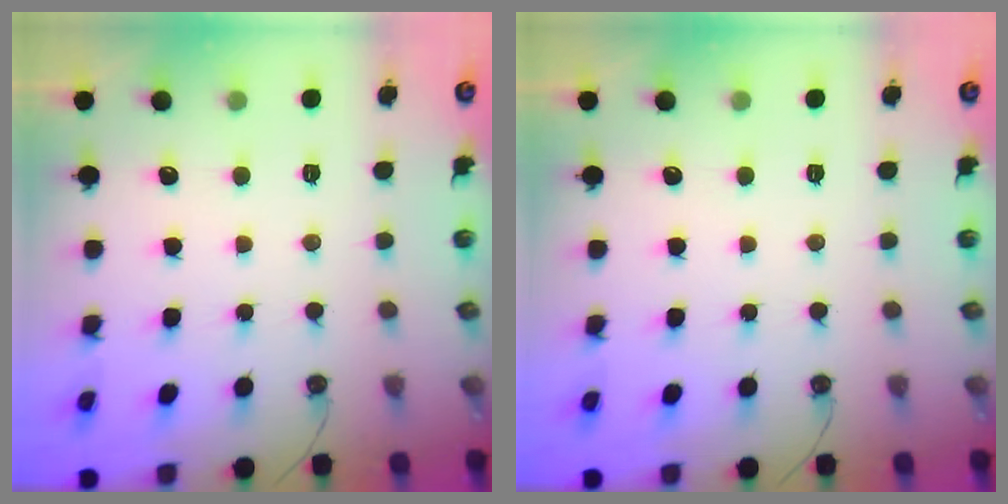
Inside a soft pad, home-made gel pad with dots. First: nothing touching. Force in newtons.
{"total": 0.0}